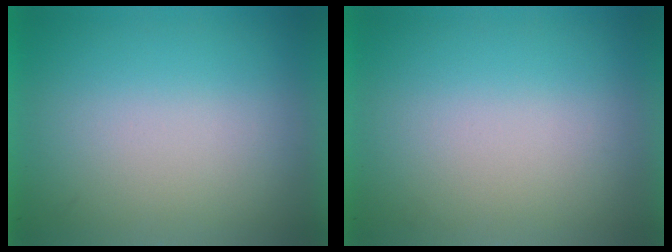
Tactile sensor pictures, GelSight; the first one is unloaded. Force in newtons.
{"total": 0.0}